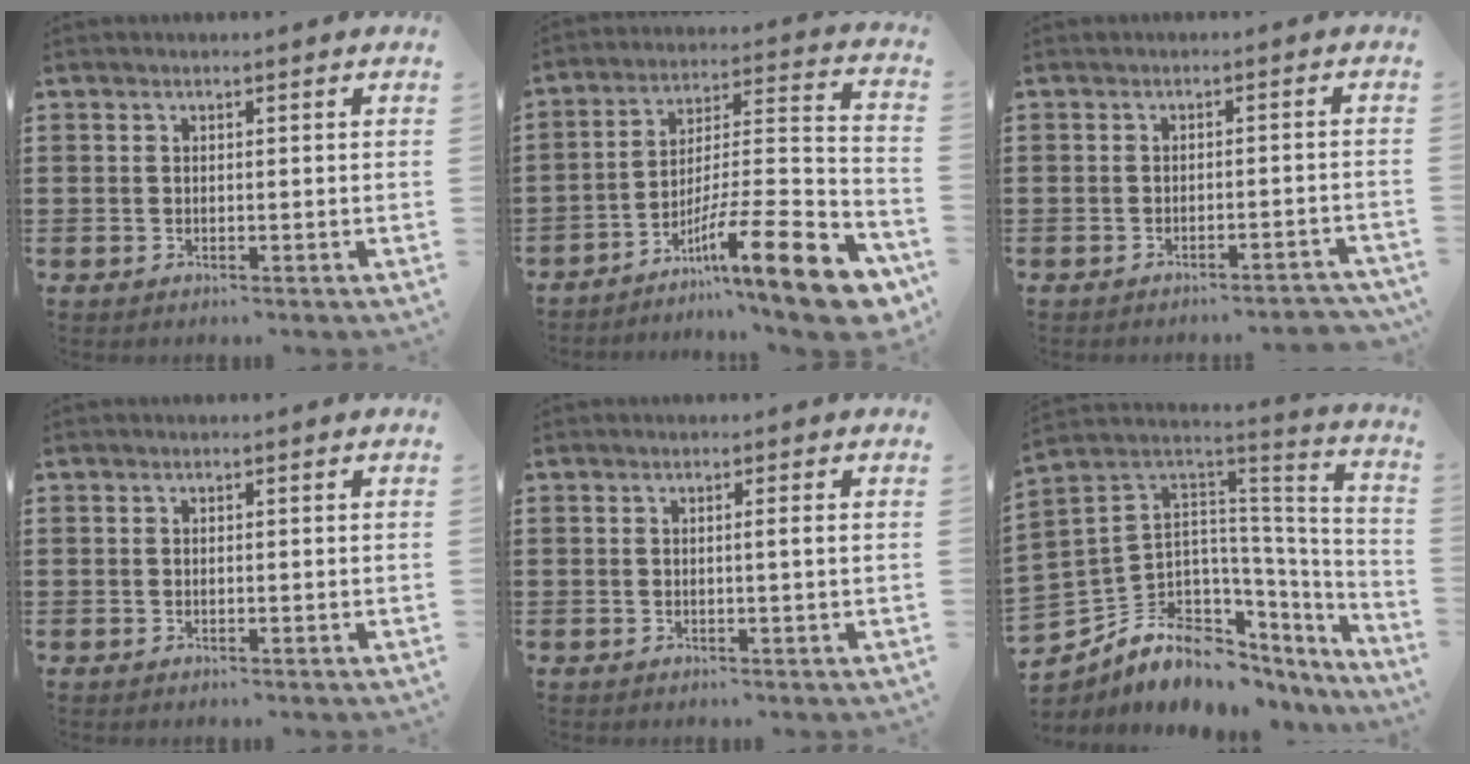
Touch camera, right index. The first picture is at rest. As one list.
[{"total": 15.4, "force": [-10.0, 2.1, 11.5], "torque": [-0.158, 0.024, -0.175]}, {"total": 2.0, "force": [-1.9, 0.0, 0.7], "torque": [-0.014, 0.001, -0.038]}, {"total": 0.0}, {"total": 1.1, "force": [0.1, -0.2, 1.1], "torque": [-0.019, -0.003, -0.001]}, {"total": 8.8, "force": [-4.5, 6.6, 3.8], "torque": [-0.106, -0.017, -0.079]}]